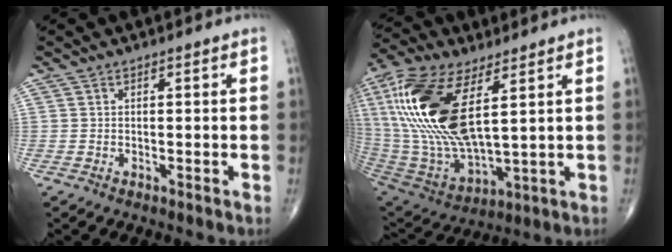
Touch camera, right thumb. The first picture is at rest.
{"total": 25.0, "force": [7.2, 10.6, 21.5], "torque": [-0.468, -0.028, 0.143]}